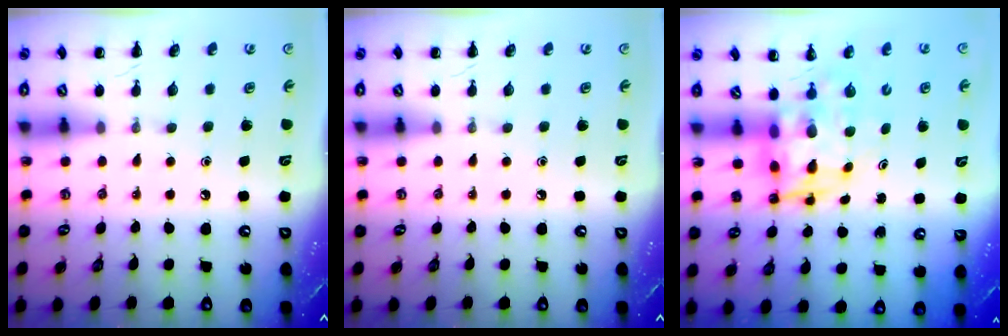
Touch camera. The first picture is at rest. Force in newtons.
{"total": 0.0}
{"total": 5.4, "press": 5.1, "slide": 1.9}